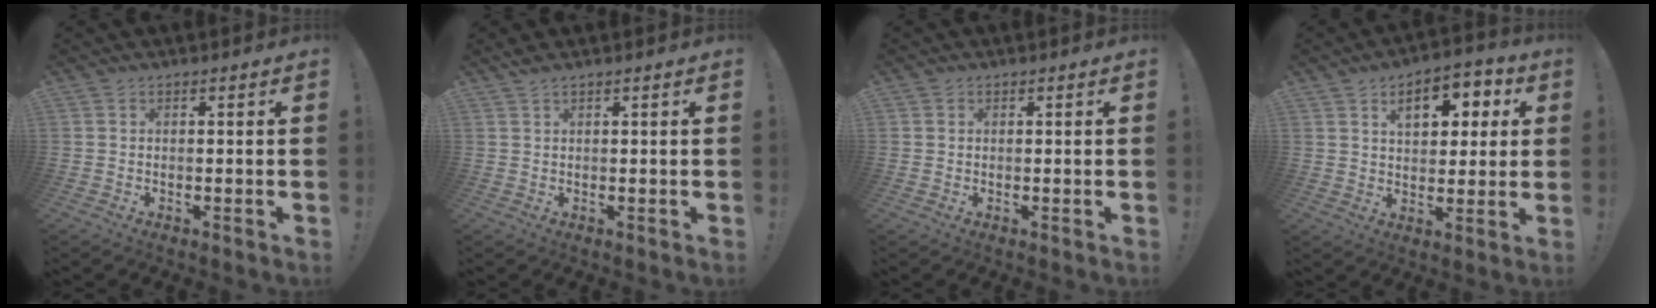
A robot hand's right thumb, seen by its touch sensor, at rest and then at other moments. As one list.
[{"total": 0.9, "force": [0.9, 0.0, 0.2], "torque": [-0.011, 0.003, 0.017]}, {"total": 0.7, "force": [0.1, 0.7, -0.1], "torque": [0.011, -0.003, 0.000]}, {"total": 11.1, "force": [4.2, 6.4, 8.0], "torque": [-0.106, -0.006, 0.068]}]